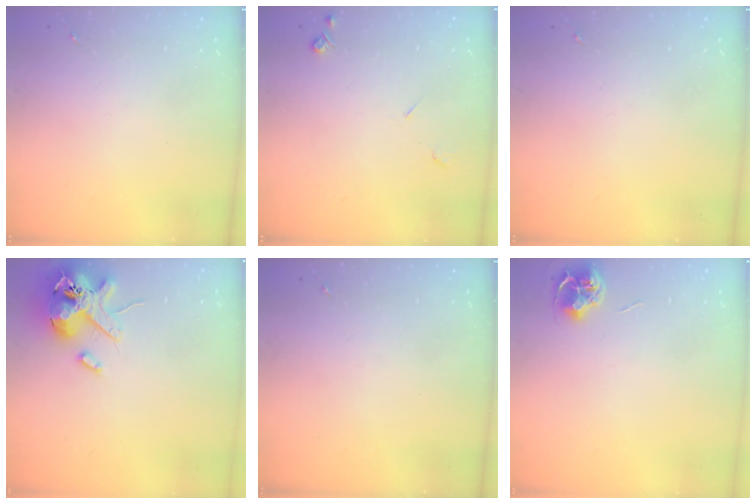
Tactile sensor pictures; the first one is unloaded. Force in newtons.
{"total": 4.0, "press": 3.9, "slide": 0.7}
{"total": 0.0}
{"total": 14.4, "press": 14.2, "slide": 2.4}
{"total": 0.0}
{"total": 7.1, "press": 7.1, "slide": 0.4}